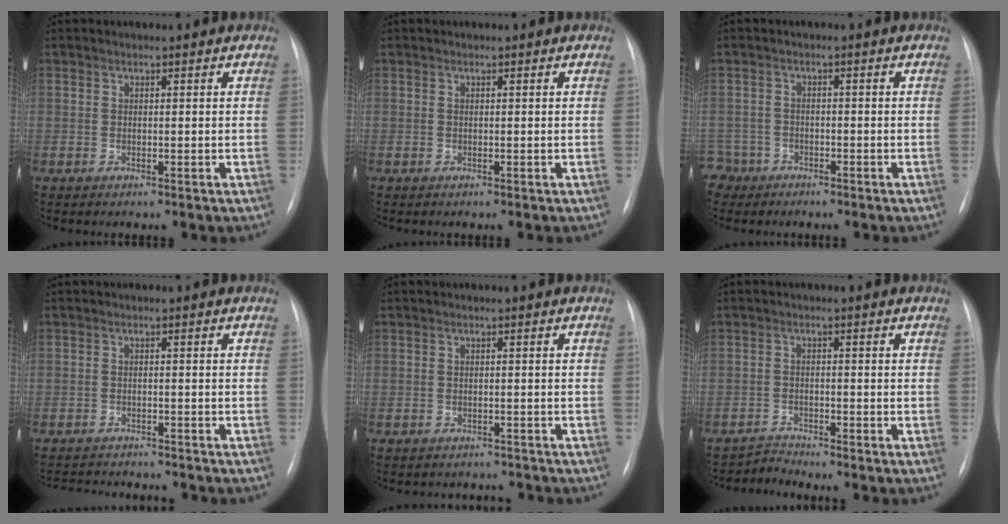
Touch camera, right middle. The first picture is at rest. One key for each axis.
{"total": 0.0}
{"total": 4.6, "fx": -3.4, "fy": 3.1, "fz": -0.7, "tx": 0.013, "ty": 0.004, "tz": -0.066}
{"total": 8.6, "fx": -8.2, "fy": 1.4, "fz": 2.2, "tx": -0.033, "ty": 0.001, "tz": -0.109}
{"total": 3.9, "fx": -3.7, "fy": 1.2, "fz": -0.4, "tx": 0.010, "ty": 0.004, "tz": -0.044}
{"total": 2.4, "fx": -2.0, "fy": -0.6, "fz": -1.2, "tx": 0.030, "ty": -0.015, "tz": -0.036}